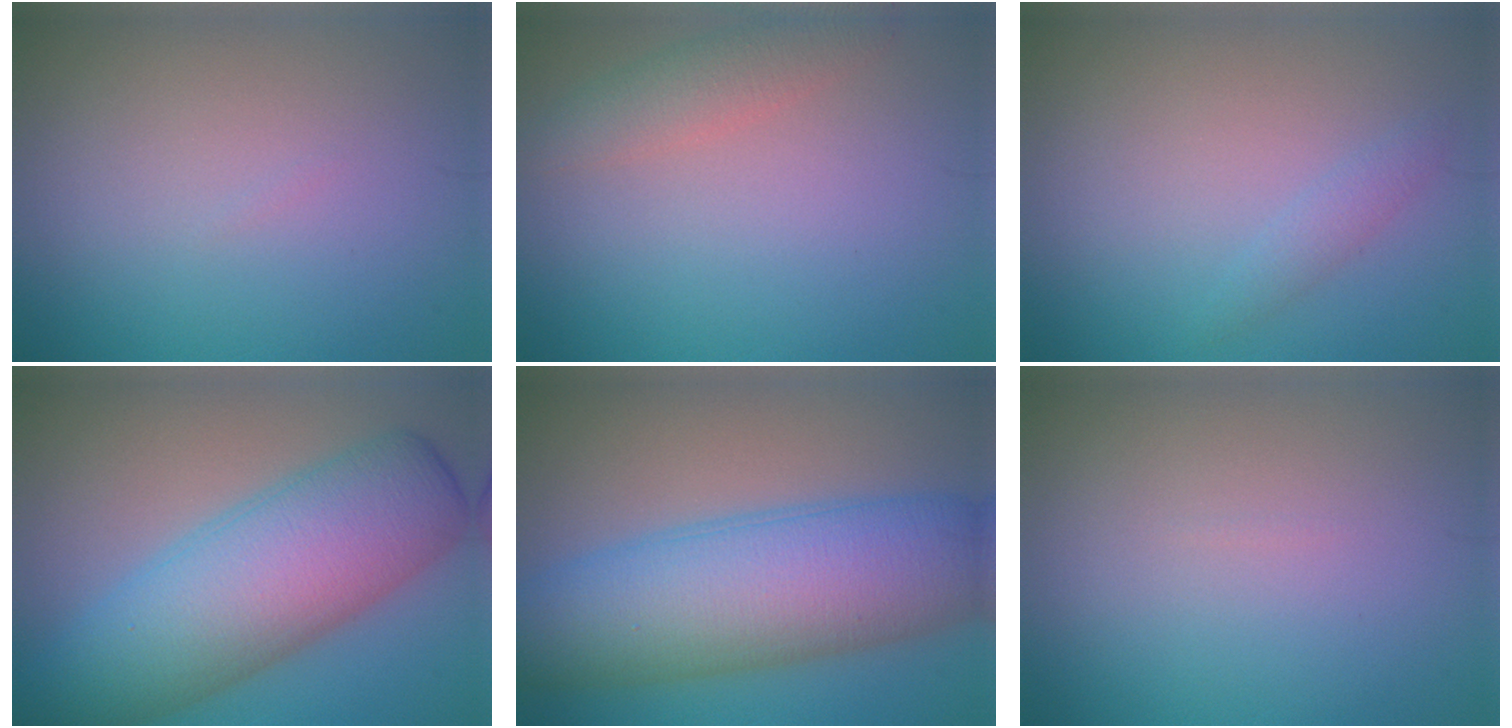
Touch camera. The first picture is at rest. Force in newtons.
{"total": 2.4, "press": 2.4, "slide": 0.2}
{"total": 1.1, "press": 1.1, "slide": 0.1}
{"total": 10.8, "press": 10.8, "slide": 0.2}
{"total": 11.3, "press": 11.3, "slide": 0.2}
{"total": 0.0}